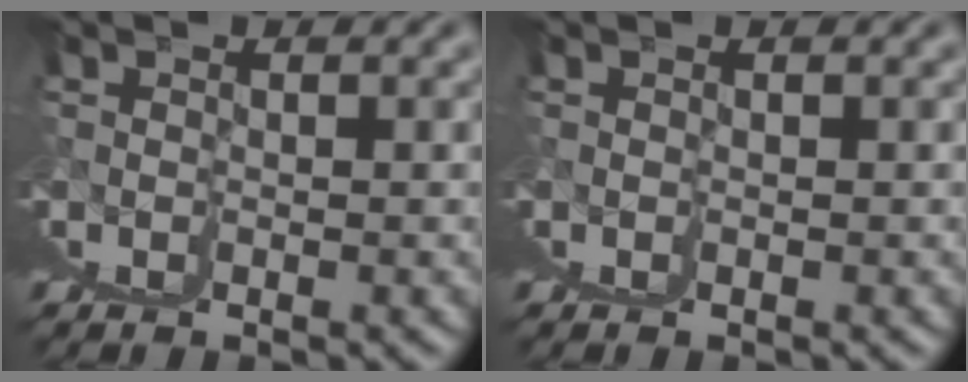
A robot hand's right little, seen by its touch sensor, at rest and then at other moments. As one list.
[{"total": 0.0}]